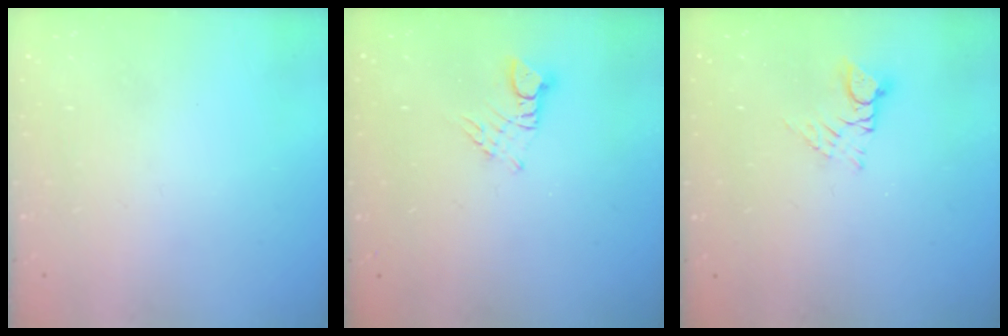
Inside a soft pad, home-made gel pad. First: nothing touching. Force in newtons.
{"total": 3.4, "press": 3.4, "slide": 0.1}
{"total": 5.2, "press": 5.2, "slide": 0.3}